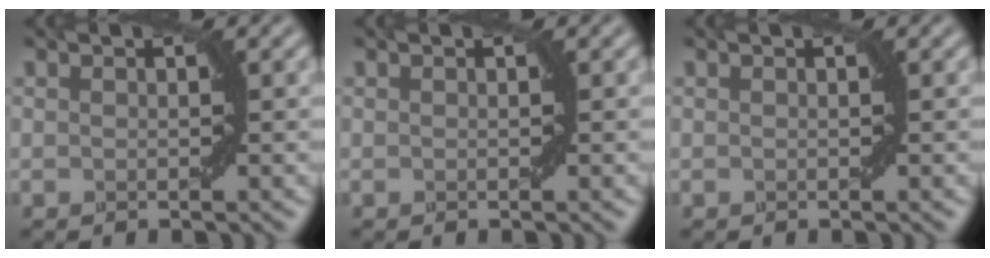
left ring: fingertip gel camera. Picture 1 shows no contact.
{"total": 0.0}
{"total": 0.0}